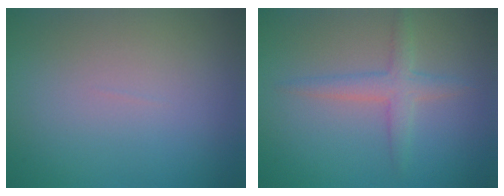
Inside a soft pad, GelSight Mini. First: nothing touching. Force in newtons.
{"total": 2.4, "press": 2.4, "slide": 0.1}